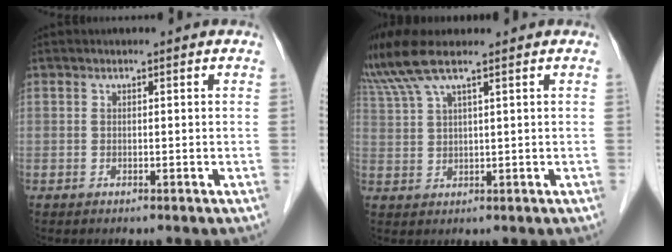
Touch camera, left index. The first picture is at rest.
{"total": 6.2, "force": [5.0, -0.4, 3.7], "torque": [-0.091, 0.021, 0.104]}